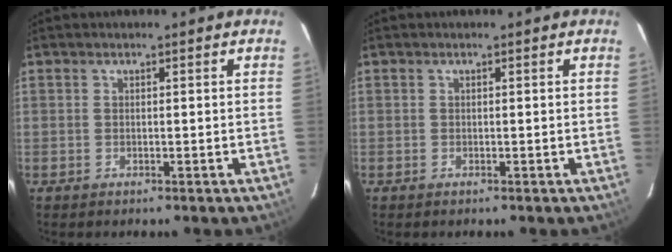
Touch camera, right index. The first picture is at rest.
{"total": 0.0}